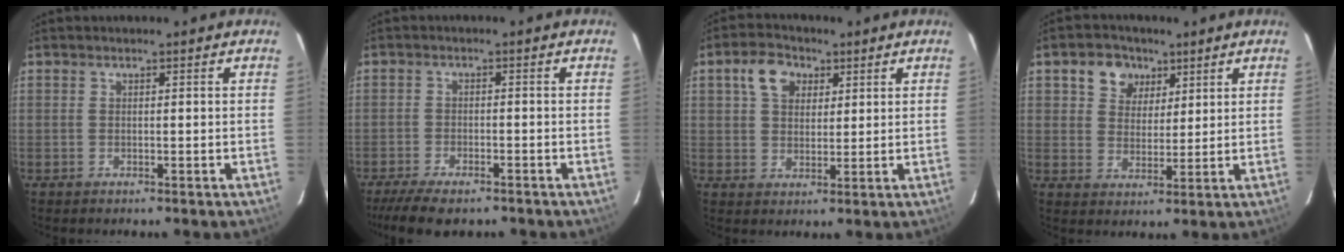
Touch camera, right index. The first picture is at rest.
{"total": 9.0, "force": [-7.2, 2.8, 4.7], "torque": [-0.116, -0.024, -0.121]}
{"total": 6.8, "force": [2.9, 4.9, 3.8], "torque": [-0.066, 0.026, 0.053]}
{"total": 7.0, "force": [3.5, 5.6, 2.4], "torque": [-0.046, 0.020, 0.061]}